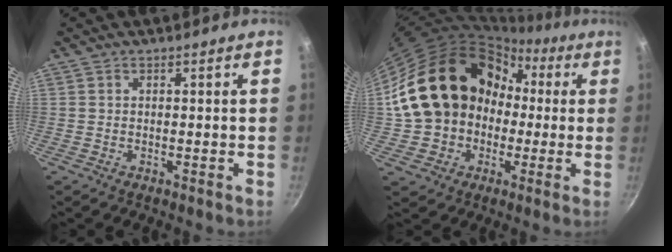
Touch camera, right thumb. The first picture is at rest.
{"total": 19.9, "force": [0.6, 16.7, 10.8], "torque": [-0.162, 0.057, 0.020]}